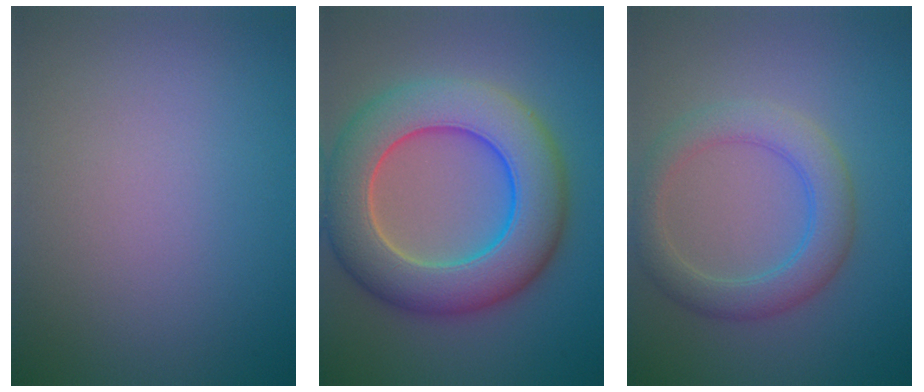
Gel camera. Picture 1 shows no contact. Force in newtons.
{"total": 10.6, "press": 10.6, "slide": 0.5}
{"total": 4.3, "press": 4.3, "slide": 0.0}